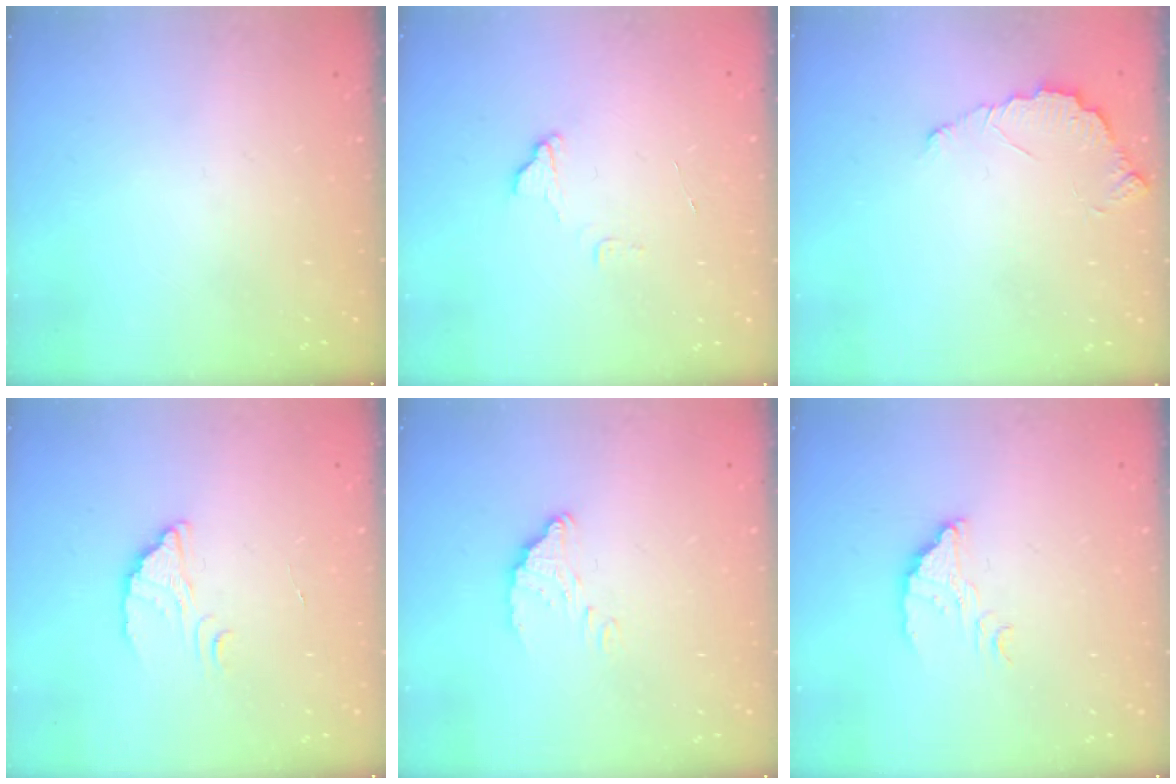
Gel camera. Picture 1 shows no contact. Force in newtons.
{"total": 7.1, "press": 7.1, "slide": 0.5}
{"total": 4.6, "press": 4.6, "slide": 0.4}
{"total": 2.4, "press": 2.4, "slide": 0.1}
{"total": 4.7, "press": 4.7, "slide": 0.3}
{"total": 3.4, "press": 3.4, "slide": 0.2}